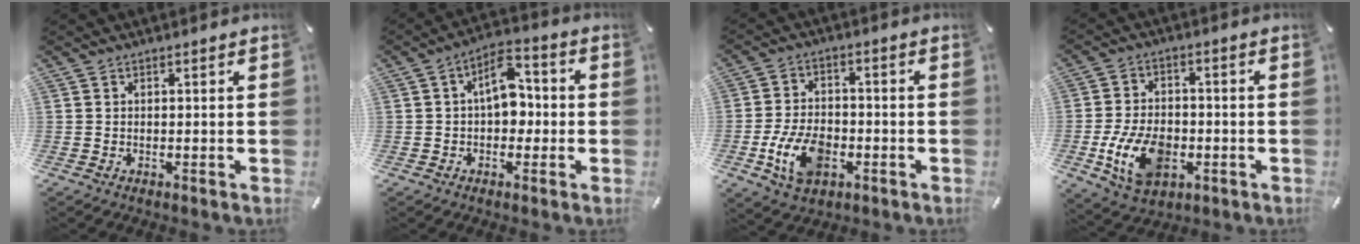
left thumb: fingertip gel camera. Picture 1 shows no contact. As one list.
[{"total": 9.0, "force": [0.2, 5.9, 6.8], "torque": [-0.093, 0.008, 0.001]}, {"total": 11.5, "force": [-3.9, 7.5, 7.8], "torque": [-0.164, 0.005, -0.069]}, {"total": 13.2, "force": [-3.7, 8.9, 9.0], "torque": [-0.184, 0.001, -0.066]}]